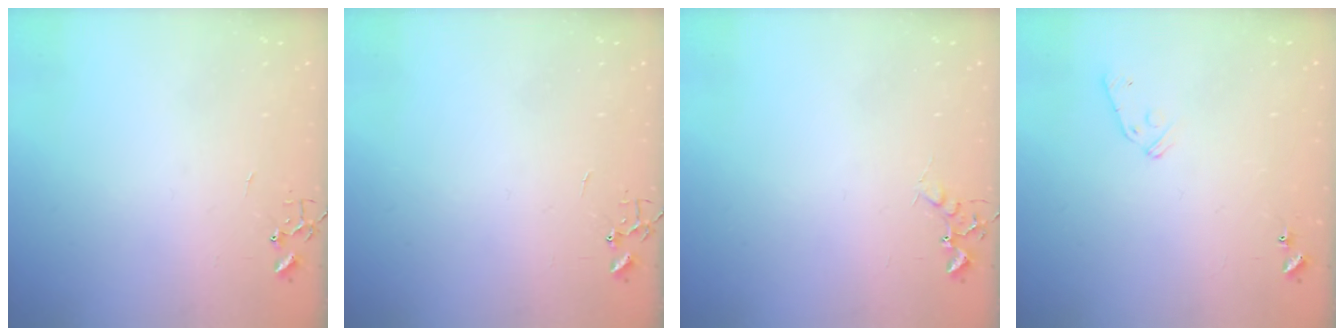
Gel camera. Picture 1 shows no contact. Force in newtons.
{"total": 0.0}
{"total": 5.8, "press": 5.7, "slide": 1.0}
{"total": 8.0, "press": 7.9, "slide": 0.7}